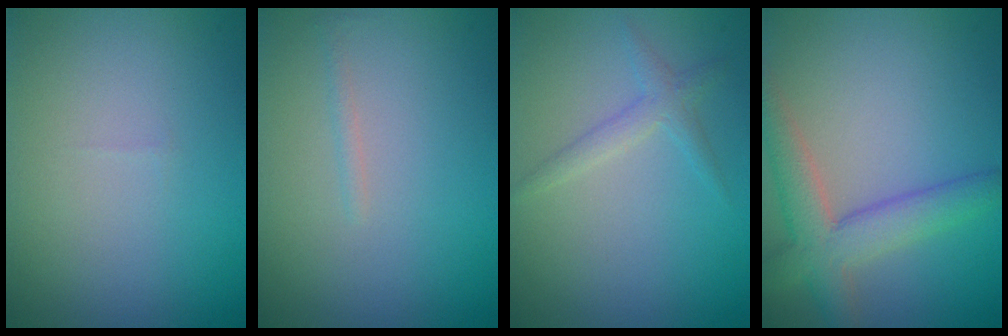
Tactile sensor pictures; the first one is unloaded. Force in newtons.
{"total": 0.6, "press": 0.6, "slide": 0.0}
{"total": 1.6, "press": 1.6, "slide": 0.1}
{"total": 4.9, "press": 4.9, "slide": 0.3}